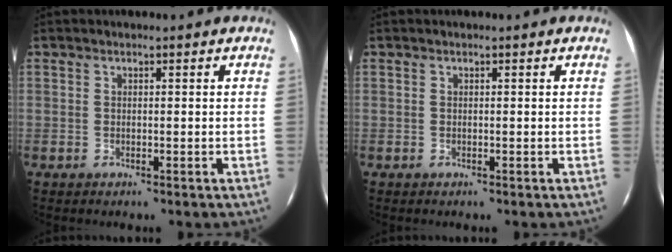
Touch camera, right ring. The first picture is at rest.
{"total": 0.0}